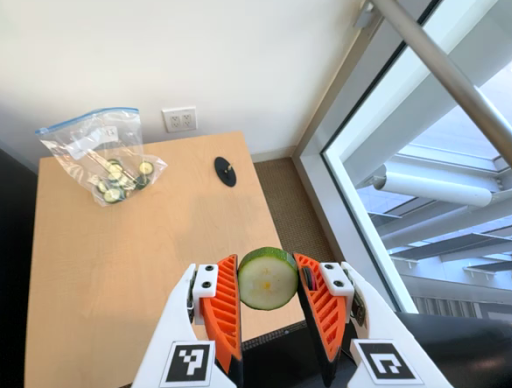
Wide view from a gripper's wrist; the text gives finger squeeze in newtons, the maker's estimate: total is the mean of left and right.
{"total": 8.9, "left": 9.1, "right": 8.7}